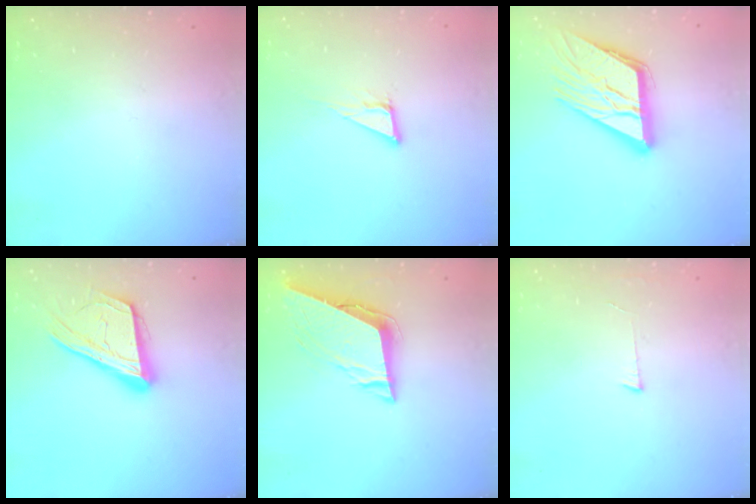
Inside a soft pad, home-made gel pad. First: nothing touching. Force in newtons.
{"total": 5.6, "press": 5.6, "slide": 0.3}
{"total": 17.8, "press": 17.7, "slide": 2.1}
{"total": 18.8, "press": 18.7, "slide": 2.4}
{"total": 8.4, "press": 8.4, "slide": 0.8}
{"total": 3.0, "press": 3.0, "slide": 0.3}